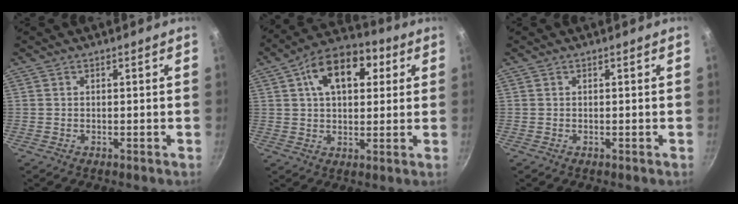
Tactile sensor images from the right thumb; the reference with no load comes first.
{"total": 14.3, "force": [4.7, 8.8, 10.2], "torque": [-0.125, 0.008, 0.058]}
{"total": 0.0}